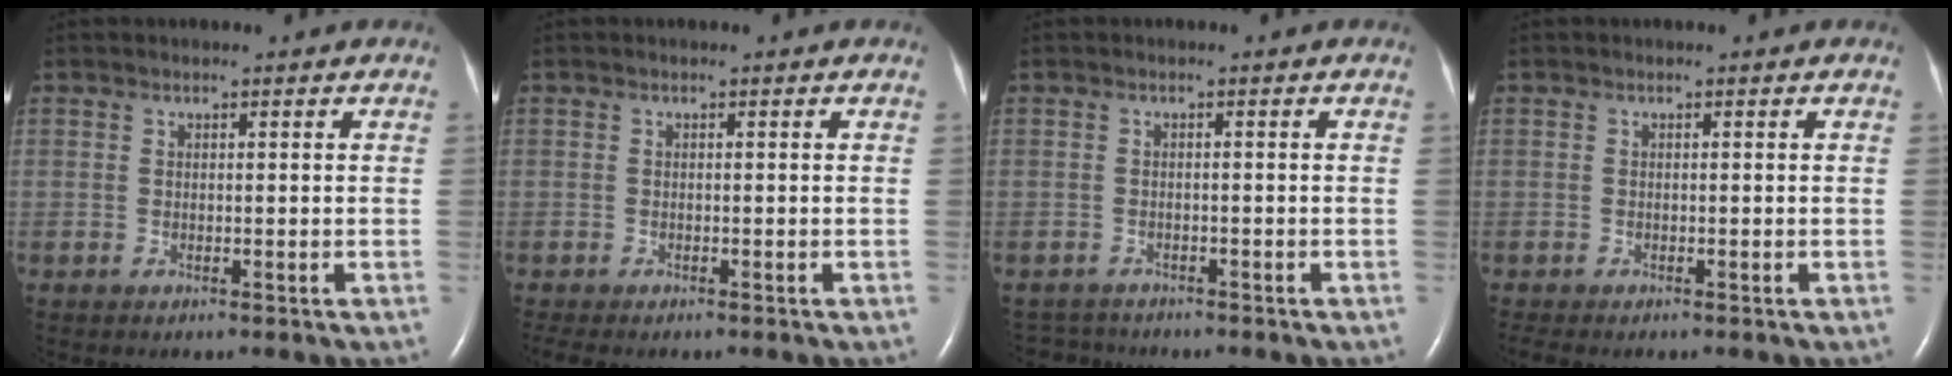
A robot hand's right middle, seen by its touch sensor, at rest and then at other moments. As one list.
[{"total": 2.6, "force": [-2.2, 0.7, 1.3], "torque": [-0.021, -0.008, -0.027]}, {"total": 2.7, "force": [-2.6, 0.6, -0.7], "torque": [0.008, -0.010, -0.042]}, {"total": 1.4, "force": [-1.2, 0.2, 0.6], "torque": [-0.013, -0.005, -0.016]}]